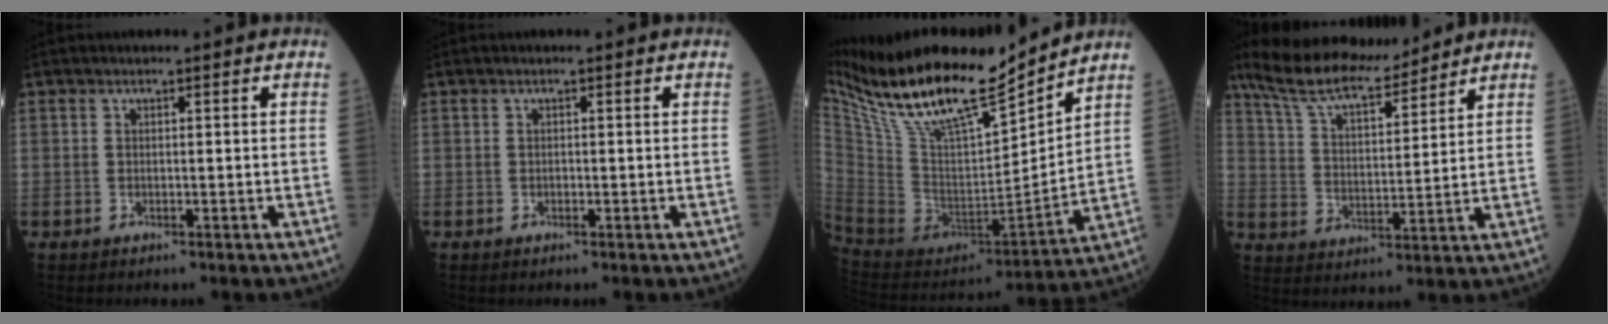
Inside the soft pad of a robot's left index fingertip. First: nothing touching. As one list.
[{"total": 0.0}, {"total": 22.8, "force": [18.3, 3.2, 13.2], "torque": [-0.238, 0.000, 0.336]}, {"total": 14.4, "force": [12.5, 2.7, 6.7], "torque": [-0.123, 0.015, 0.220]}]